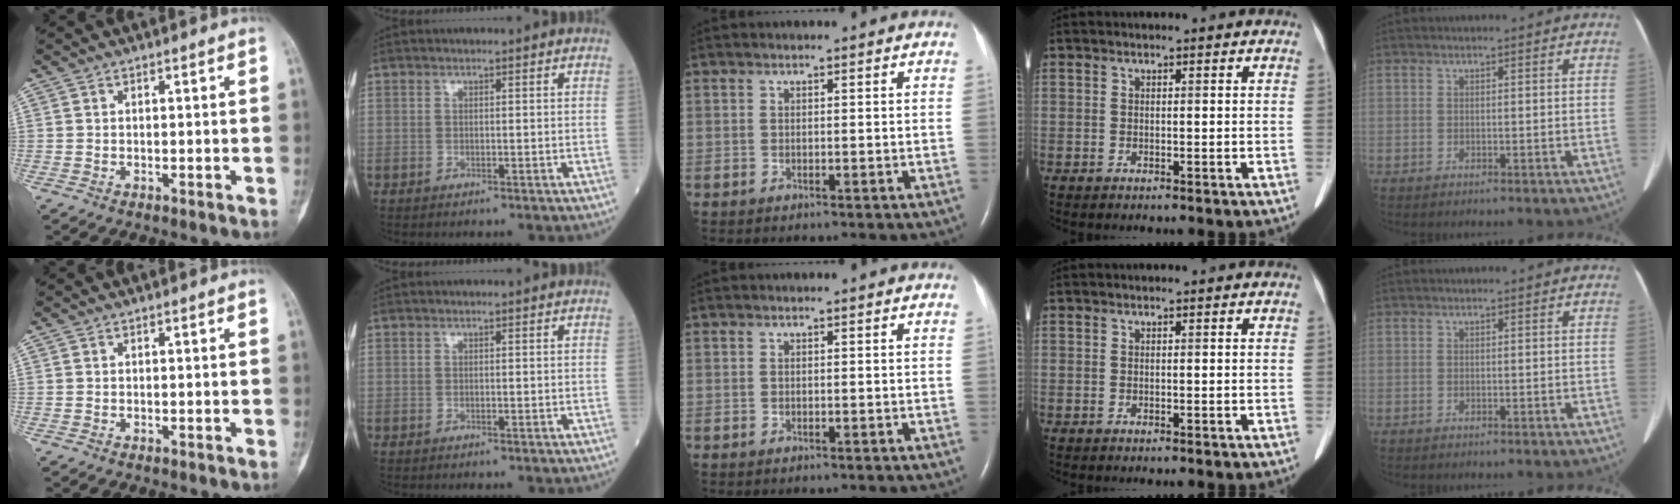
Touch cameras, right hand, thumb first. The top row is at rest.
{}